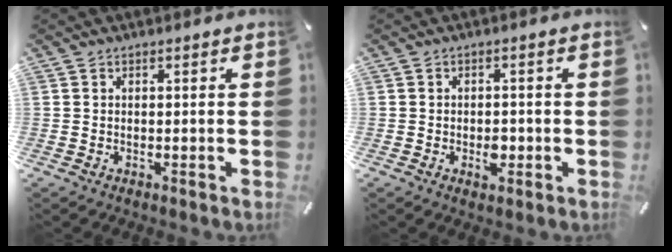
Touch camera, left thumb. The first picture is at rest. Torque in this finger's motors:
{"motor_torque": [-0.16, 0.59, 0.34, 0.14, 0.00]}